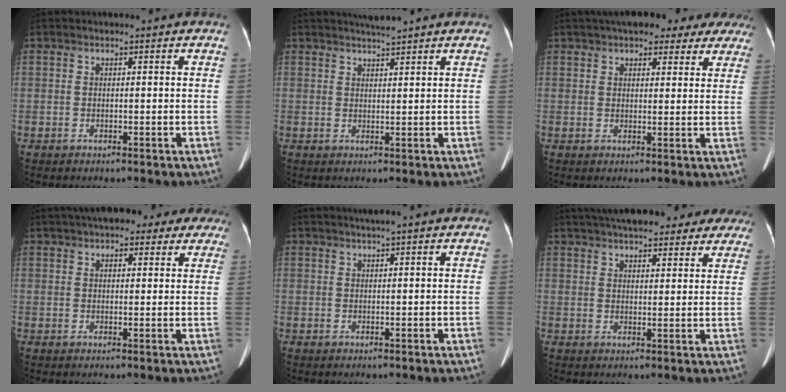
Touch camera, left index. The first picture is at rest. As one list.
[{"total": 2.7, "force": [2.5, -0.2, 1.1], "torque": [-0.015, 0.012, 0.043]}, {"total": 12.4, "force": [9.5, 4.7, 6.4], "torque": [-0.069, 0.041, 0.114]}, {"total": 11.9, "force": [9.2, 4.5, 6.1], "torque": [-0.066, 0.039, 0.112]}, {"total": 1.3, "force": [0.9, -0.3, 0.9], "torque": [-0.017, 0.006, 0.020]}, {"total": 19.0, "force": [15.9, 5.5, 8.9], "torque": [-0.131, 0.043, 0.201]}]